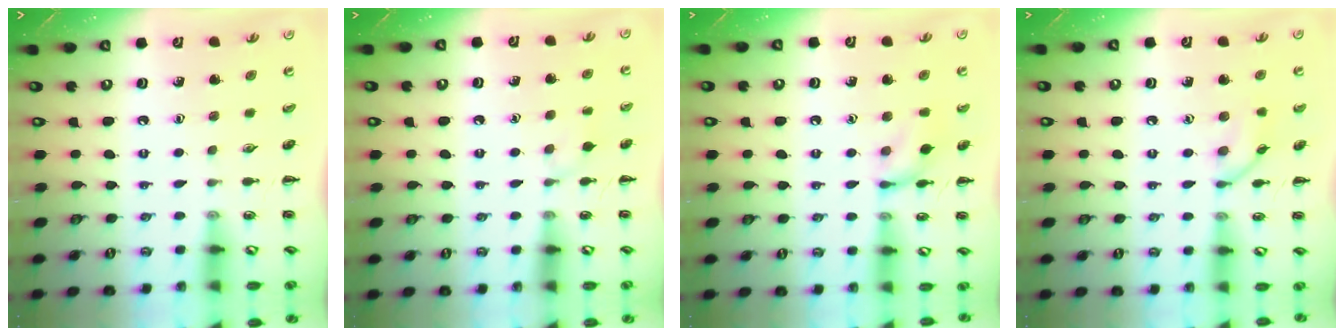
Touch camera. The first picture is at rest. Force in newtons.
{"total": 6.6, "press": 6.2, "slide": 2.1}
{"total": 9.6, "press": 9.6, "slide": 0.6}
{"total": 8.8, "press": 8.7, "slide": 0.5}